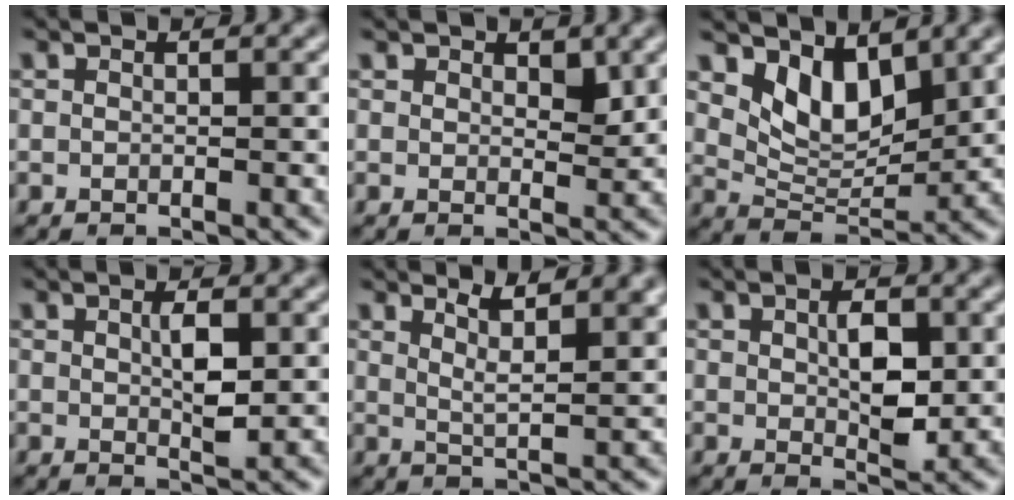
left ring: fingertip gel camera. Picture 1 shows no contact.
{"total": 1.6, "force": [1.0, 0.8, 0.9], "torque": [-0.013, -0.007, 0.019]}
{"total": 4.7, "force": [2.9, 2.5, 2.8], "torque": [-0.058, -0.017, 0.049]}
{"total": 2.1, "force": [0.4, 0.6, 2.0], "torque": [-0.041, -0.002, 0.009]}
{"total": 4.7, "force": [3.2, 1.3, 3.1], "torque": [-0.033, 0.014, 0.037]}
{"total": 3.0, "force": [0.4, 1.5, 2.6], "torque": [-0.050, -0.004, 0.010]}